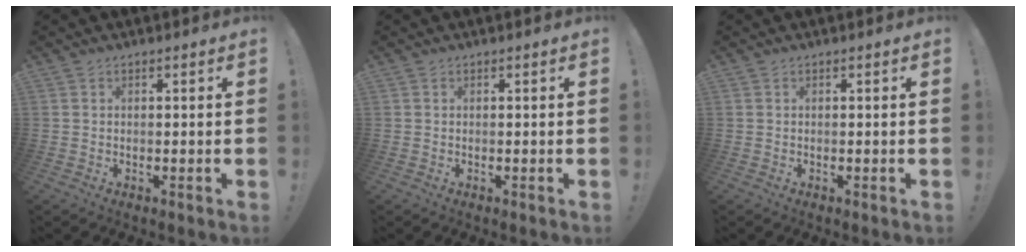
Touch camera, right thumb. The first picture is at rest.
{"total": 0.0}
{"total": 0.0}